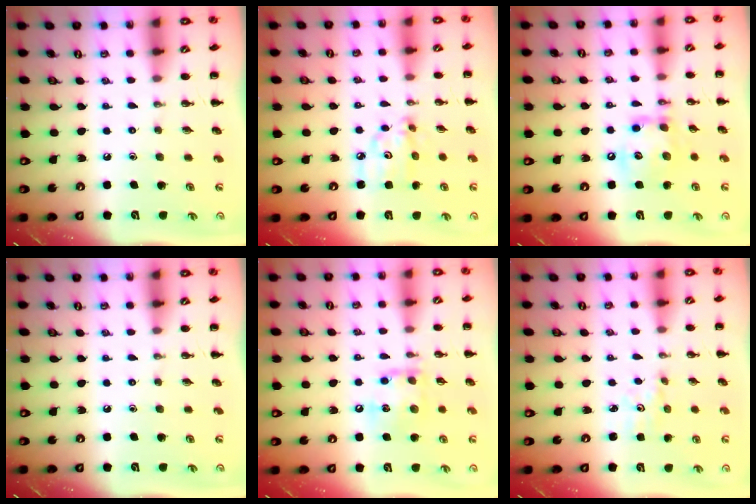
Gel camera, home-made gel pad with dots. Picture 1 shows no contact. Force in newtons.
{"total": 6.8, "press": 6.8, "slide": 0.7}
{"total": 13.6, "press": 13.5, "slide": 1.2}
{"total": 0.0}
{"total": 12.4, "press": 12.3, "slide": 1.7}
{"total": 2.4, "press": 2.3, "slide": 0.7}